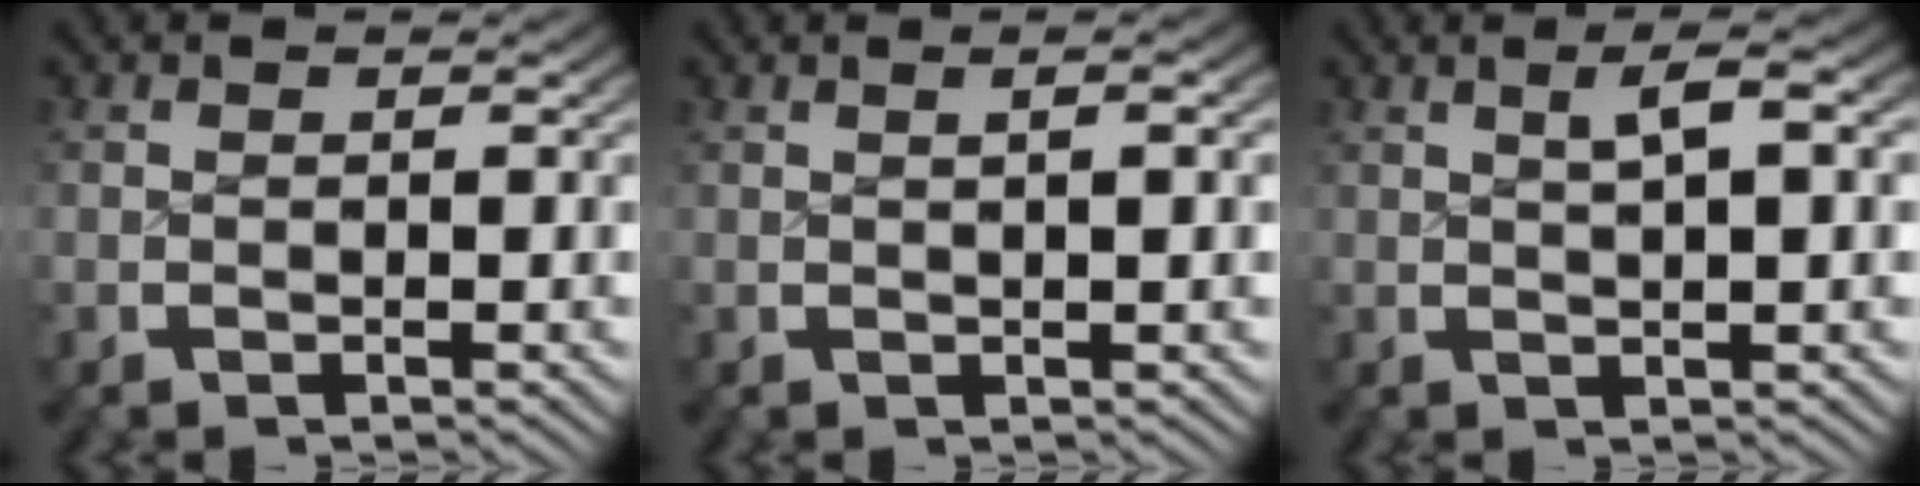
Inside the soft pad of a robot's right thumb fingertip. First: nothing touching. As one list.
[{"total": 1.5, "force": [0.4, 0.1, 1.5], "torque": [-0.020, 0.004, 0.010]}, {"total": 2.9, "force": [1.3, 0.6, 2.5], "torque": [-0.033, 0.008, 0.023]}]